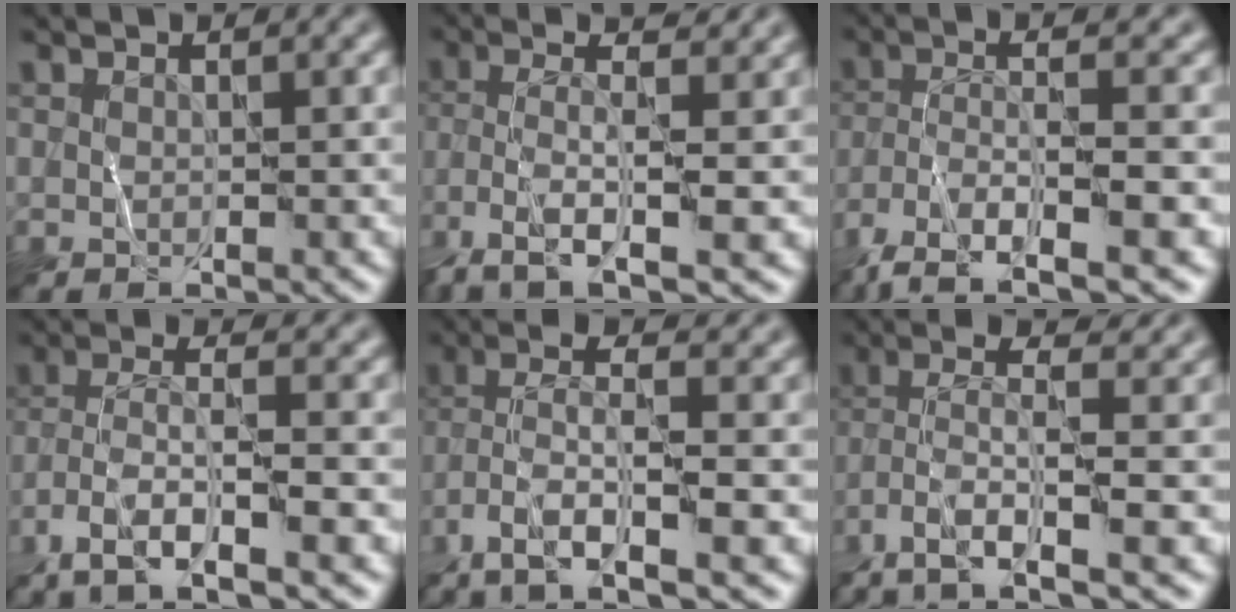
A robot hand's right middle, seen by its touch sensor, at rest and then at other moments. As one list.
[{"total": 6.5, "force": [-2.7, 1.5, 5.7], "torque": [-0.115, 0.015, -0.057]}, {"total": 8.2, "force": [-5.1, 1.6, 6.2], "torque": [-0.108, -0.004, -0.098]}, {"total": 7.6, "force": [-4.6, 1.7, 5.8], "torque": [-0.112, -0.002, -0.088]}, {"total": 7.9, "force": [-3.3, 2.1, 6.8], "torque": [-0.141, 0.009, -0.066]}, {"total": 7.6, "force": [-3.3, 1.9, 6.5], "torque": [-0.131, 0.012, -0.068]}]